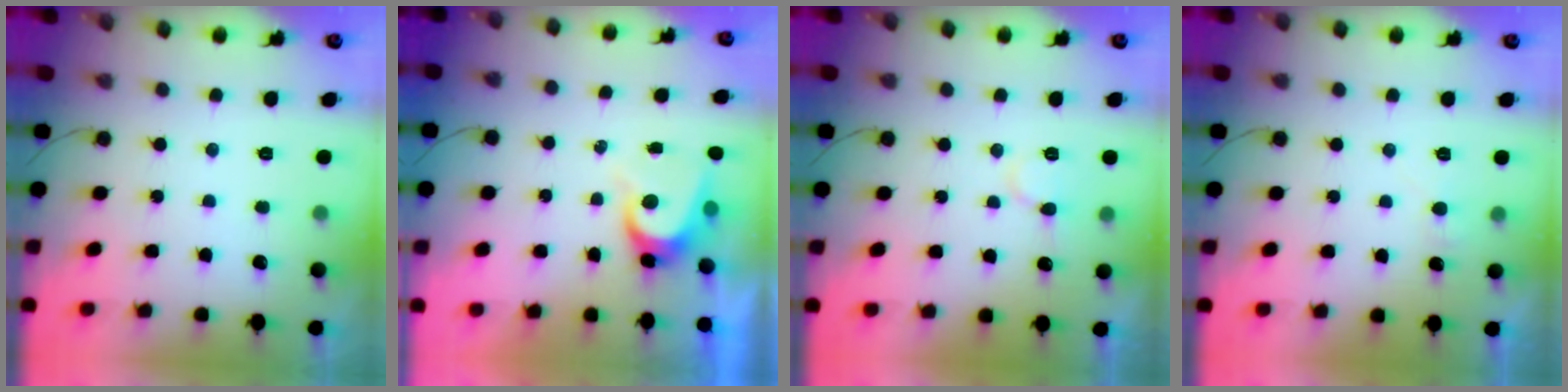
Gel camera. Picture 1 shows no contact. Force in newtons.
{"total": 6.5, "press": 6.4, "slide": 0.7}
{"total": 7.2, "press": 7.1, "slide": 0.6}
{"total": 4.2, "press": 4.2, "slide": 0.4}